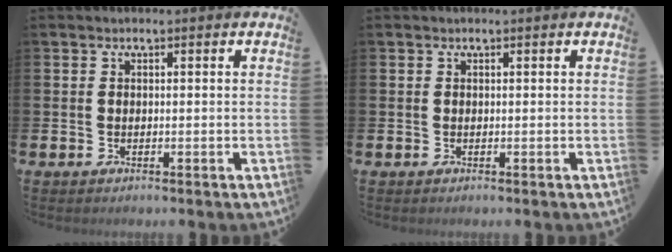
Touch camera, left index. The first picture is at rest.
{"total": 0.0}